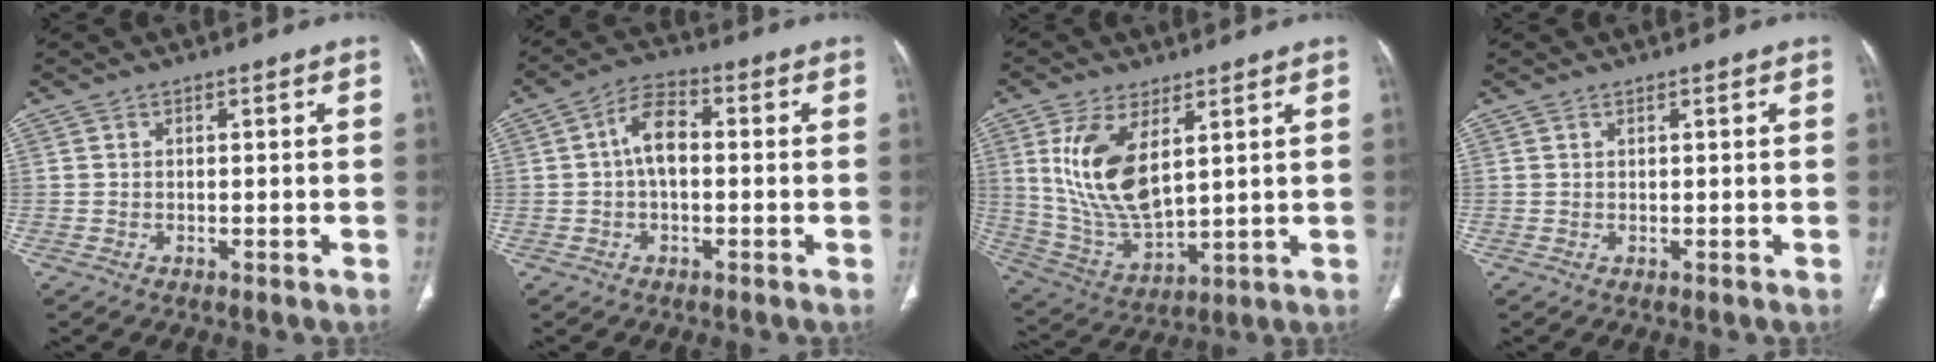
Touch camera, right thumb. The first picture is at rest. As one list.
[{"total": 7.0, "force": [0.1, 4.0, 5.7], "torque": [-0.098, 0.022, -0.009]}, {"total": 14.6, "force": [4.9, 6.8, 11.9], "torque": [-0.233, -0.026, 0.115]}, {"total": 0.0}]